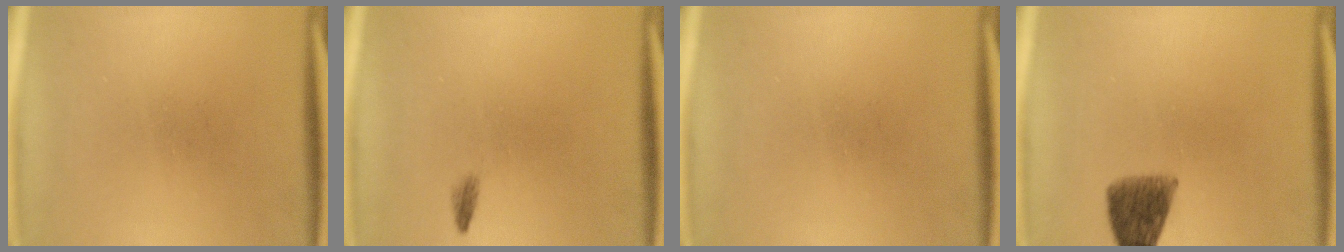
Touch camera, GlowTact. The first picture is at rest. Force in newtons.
{"total": 0.7}
{"total": 0.0}
{"total": 6.6}